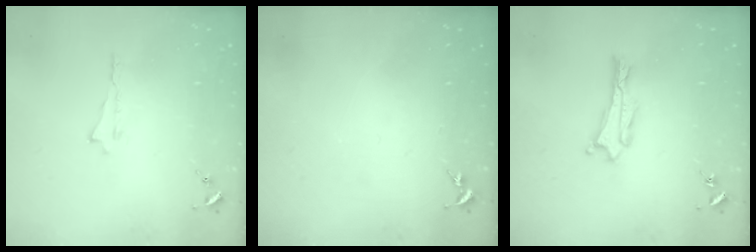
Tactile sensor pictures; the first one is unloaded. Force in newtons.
{"total": 0.0}
{"total": 0.7, "press": 0.6, "slide": 0.2}